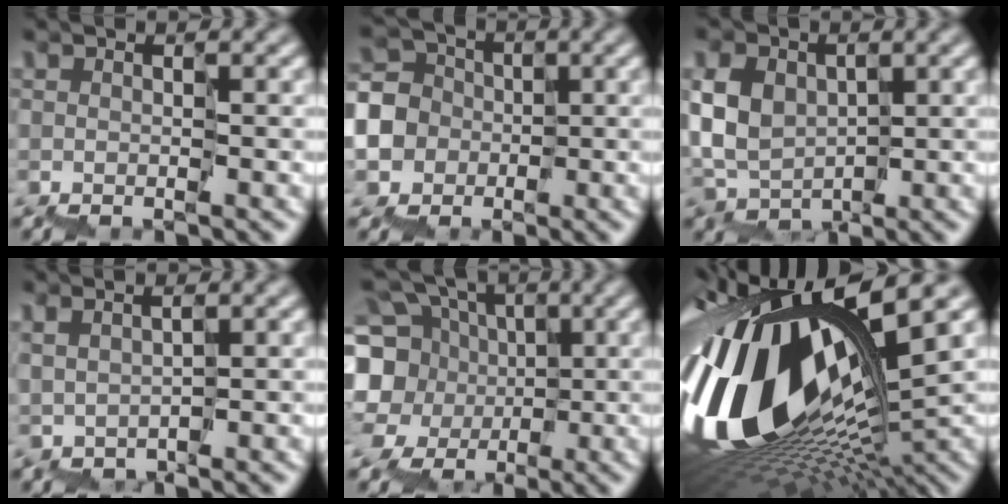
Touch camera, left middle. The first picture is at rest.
{"total": 8.8, "force": [-2.5, 8.3, 1.3], "torque": [-0.063, 0.013, -0.079]}
{"total": 3.5, "force": [0.6, 3.0, 1.7], "torque": [-0.043, 0.013, 0.005]}
{"total": 0.6, "force": [0.4, -0.1, -0.5], "torque": [0.002, 0.008, 0.009]}
{"total": 7.0, "force": [-0.3, 6.4, 2.6], "torque": [-0.073, 0.019, -0.014]}
{"total": 17.8, "force": [1.5, 7.7, 16.0], "torque": [-0.330, -0.034, 0.043]}